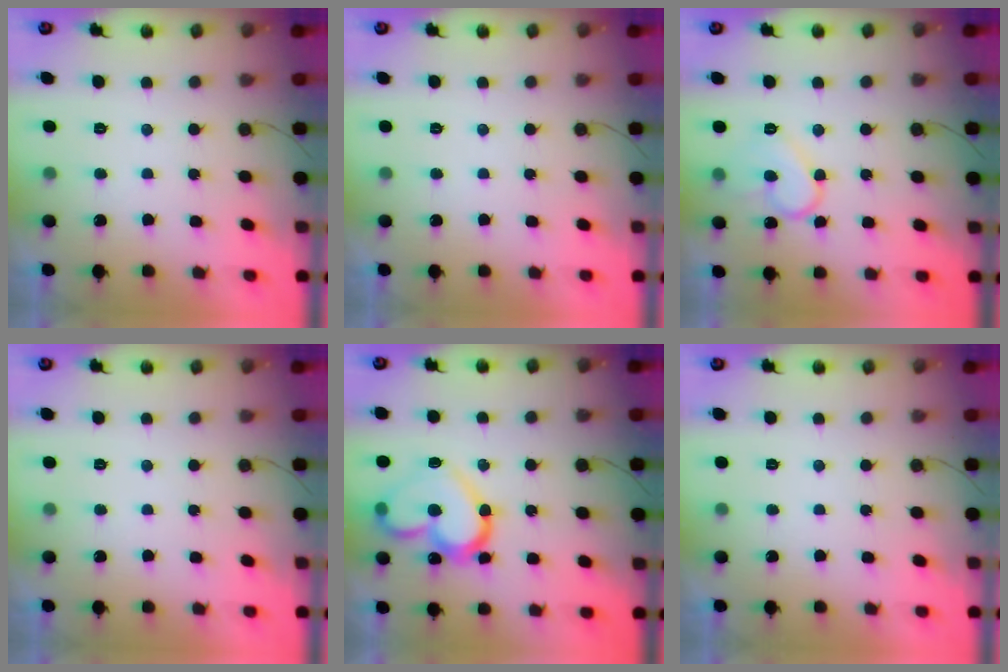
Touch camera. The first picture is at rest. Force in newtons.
{"total": 0.0}
{"total": 9.5, "press": 9.5, "slide": 0.9}
{"total": 0.0}
{"total": 18.8, "press": 18.7, "slide": 2.3}
{"total": 0.0}